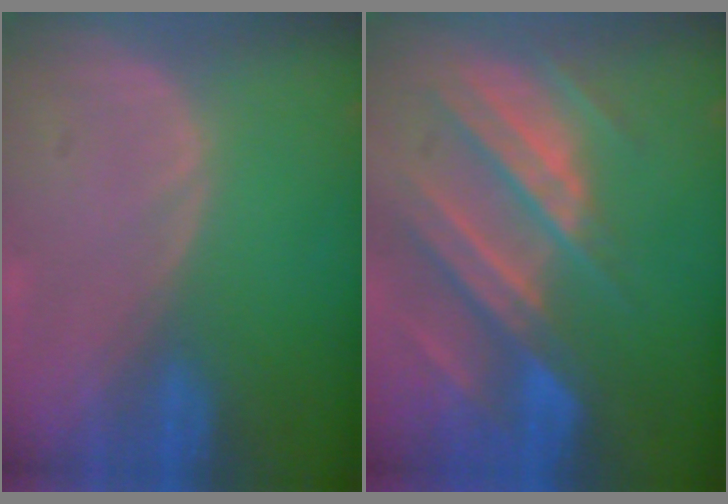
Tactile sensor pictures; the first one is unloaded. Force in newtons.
{"total": 10.5, "press": 9.3, "slide": 4.9}